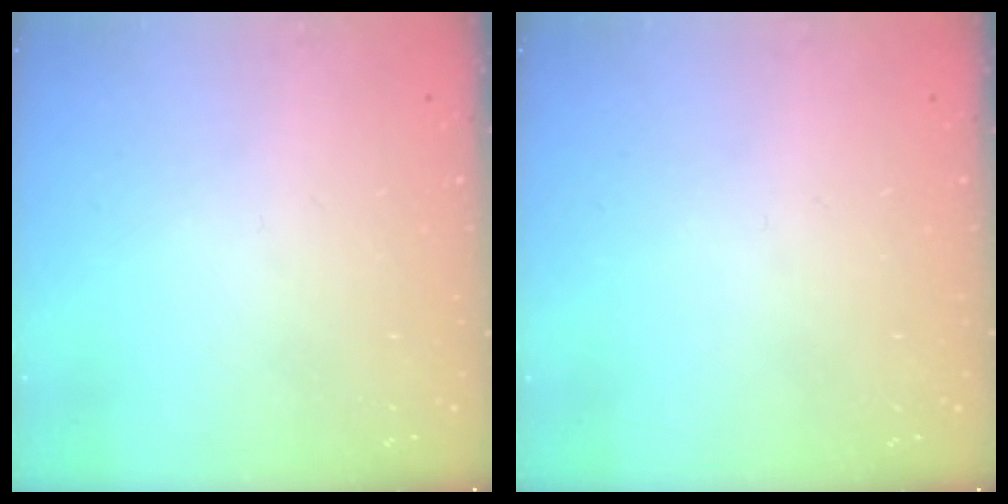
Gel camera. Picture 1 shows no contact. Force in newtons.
{"total": 0.0}